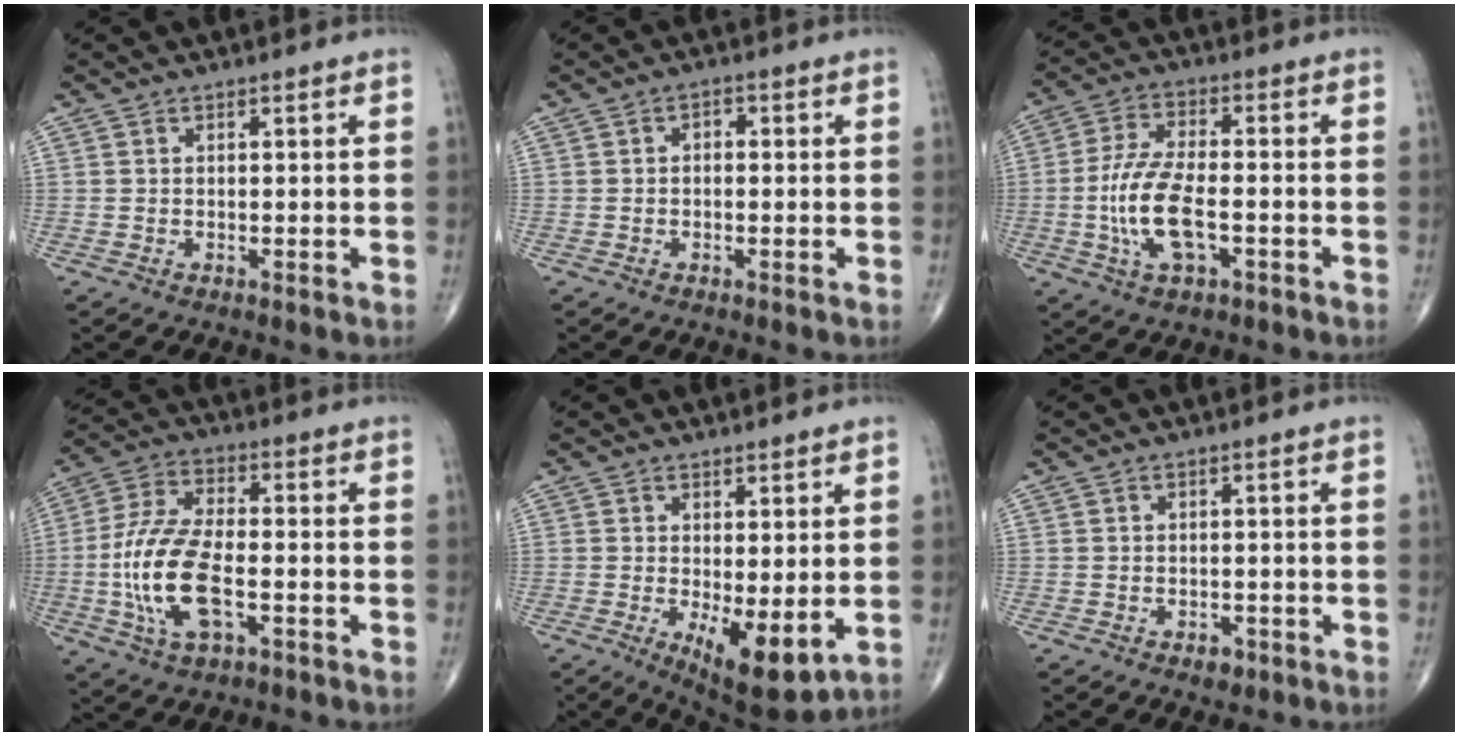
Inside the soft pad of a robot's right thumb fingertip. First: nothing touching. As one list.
[{"total": 1.7, "force": [0.0, 1.1, 1.2], "torque": [-0.009, 0.007, -0.005]}, {"total": 11.3, "force": [-2.7, 4.9, 9.9], "torque": [-0.205, 0.014, -0.051]}, {"total": 14.7, "force": [-3.5, 6.8, 12.6], "torque": [-0.267, 0.019, -0.065]}, {"total": 9.2, "force": [-1.7, 3.5, 8.3], "torque": [-0.125, -0.026, -0.015]}, {"total": 2.0, "force": [-1.1, 1.2, 1.0], "torque": [-0.010, 0.002, -0.013]}]